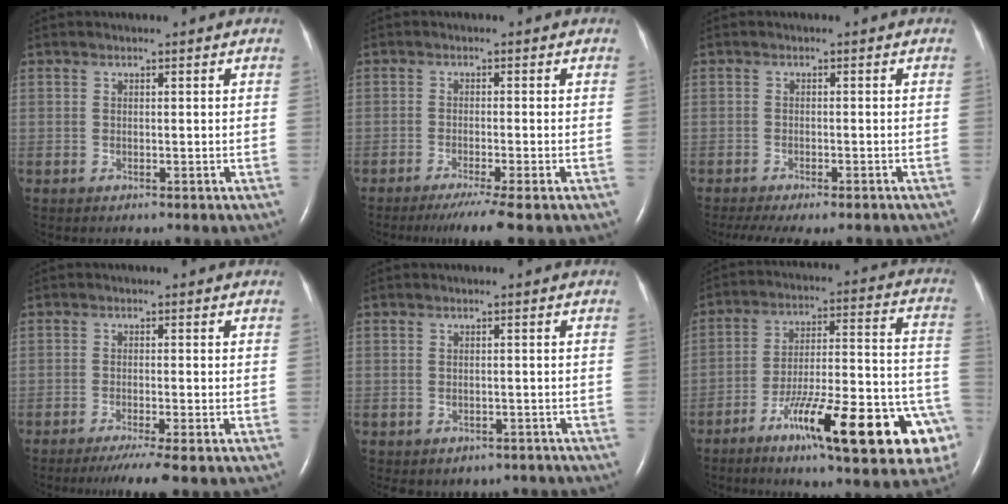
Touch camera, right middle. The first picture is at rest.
{"total": 5.1, "force": [-3.8, -1.0, 3.3], "torque": [-0.049, -0.014, -0.064]}
{"total": 9.4, "force": [-7.7, 2.4, 5.0], "torque": [-0.081, -0.009, -0.108]}
{"total": 4.9, "force": [-3.8, -0.7, 3.1], "torque": [-0.046, -0.012, -0.062]}
{"total": 4.7, "force": [-3.7, 2.8, 0.6], "torque": [-0.002, 0.018, -0.040]}
{"total": 22.9, "force": [-11.8, 3.7, 19.2], "torque": [-0.202, 0.019, -0.172]}